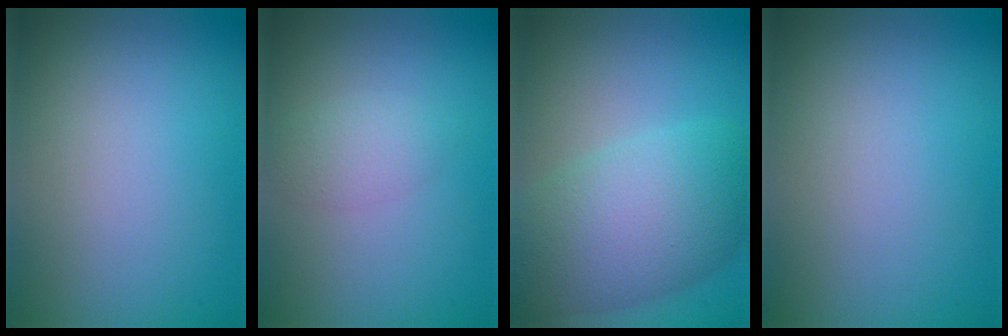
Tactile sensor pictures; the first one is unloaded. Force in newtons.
{"total": 1.8, "press": 1.8, "slide": 0.0}
{"total": 9.0, "press": 9.0, "slide": 0.5}
{"total": 0.0}